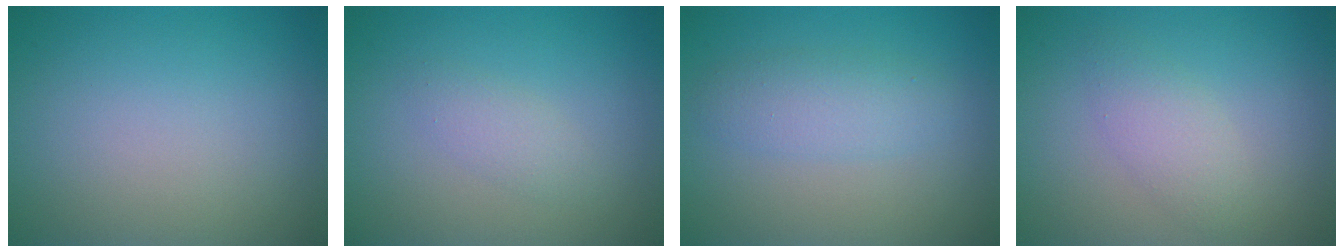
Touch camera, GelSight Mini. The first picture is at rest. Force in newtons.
{"total": 1.5, "press": 1.5, "slide": 0.1}
{"total": 2.8, "press": 2.8, "slide": 0.1}
{"total": 2.2, "press": 2.2, "slide": 0.0}